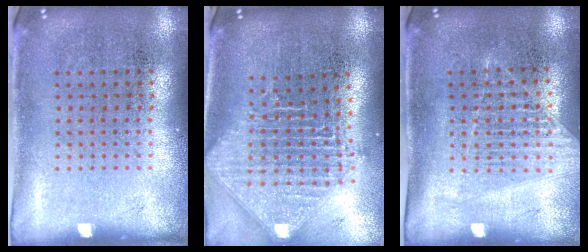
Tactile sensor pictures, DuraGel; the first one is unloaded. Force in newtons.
{"total": 2.5, "press": 1.9, "slide": 1.6}
{"total": 1.2, "press": 1.1, "slide": 0.4}